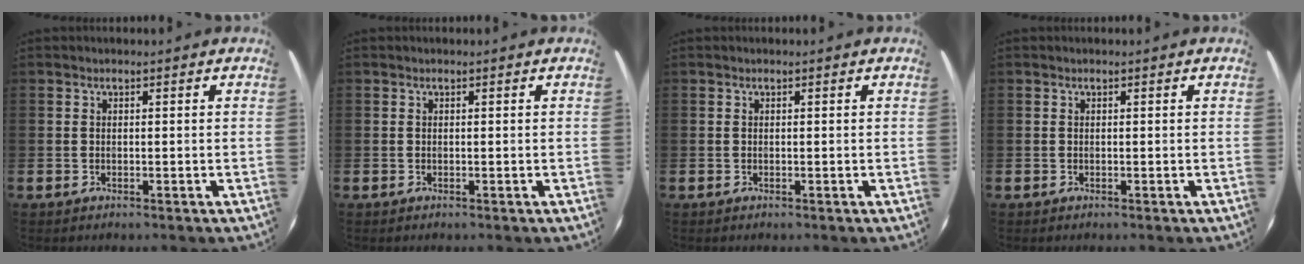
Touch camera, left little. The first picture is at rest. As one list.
[{"total": 0.0}, {"total": 0.0}, {"total": 0.0}]